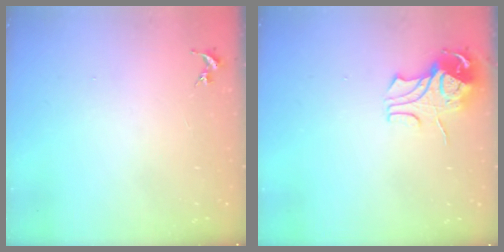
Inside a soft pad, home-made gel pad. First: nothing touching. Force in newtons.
{"total": 8.7, "press": 8.6, "slide": 1.1}